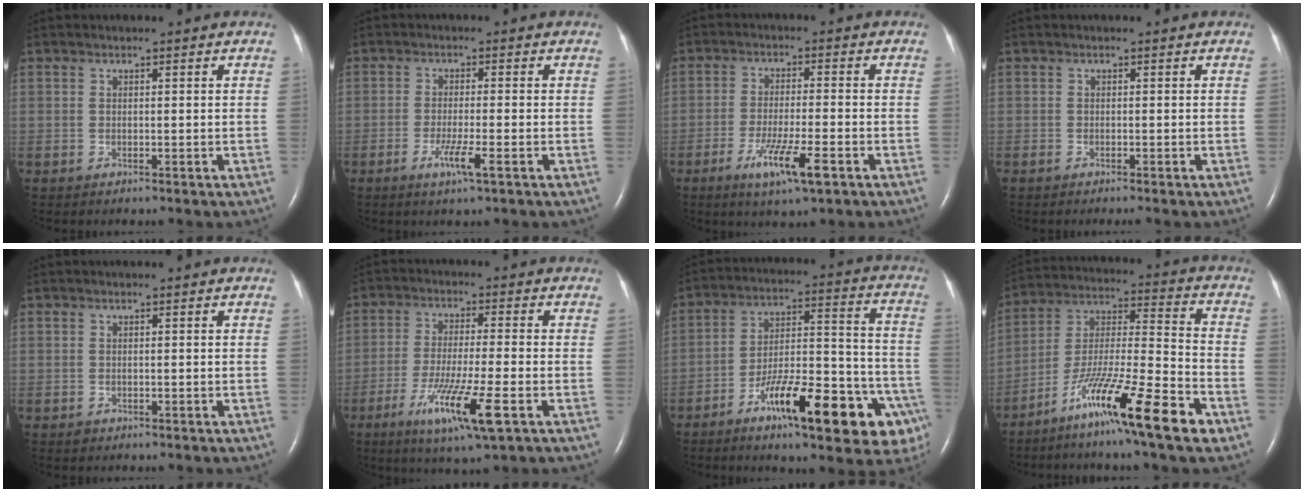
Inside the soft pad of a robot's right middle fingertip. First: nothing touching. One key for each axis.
{"total": 3.9, "fx": -1.8, "fy": -0.1, "fz": 3.4, "tx": -0.069, "ty": -0.010, "tz": -0.034}
{"total": 7.6, "fx": -3.8, "fy": 0.4, "fz": 6.6, "tx": -0.126, "ty": -0.016, "tz": -0.063}
{"total": 0.9, "fx": -0.8, "fy": 0.0, "fz": 0.5, "tx": -0.008, "ty": -0.002, "tz": -0.012}
{"total": 0.5, "fx": -0.3, "fy": 0.4, "fz": 0.1, "tx": -0.005, "ty": 0.001, "tz": -0.006}
{"total": 10.8, "fx": -4.9, "fy": 0.3, "fz": 9.6, "tx": -0.181, "ty": -0.031, "tz": -0.084}
{"total": 21.4, "fx": -11.5, "fy": 4.6, "fz": 17.5, "tx": -0.186, "ty": 0.030, "tz": -0.163}
{"total": 17.4, "fx": -10.5, "fy": 0.3, "fz": 13.9, "tx": -0.260, "ty": -0.034, "tz": -0.188}